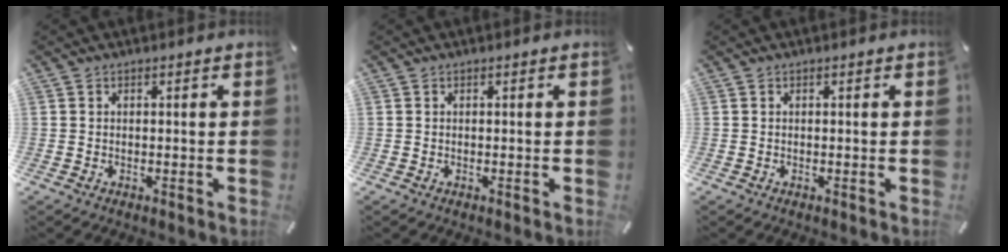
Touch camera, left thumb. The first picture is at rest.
{"total": 0.0}
{"total": 0.0}